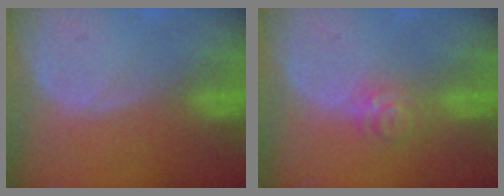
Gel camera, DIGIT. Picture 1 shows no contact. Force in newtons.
{"total": 3.5, "press": 3.5, "slide": 0.2}